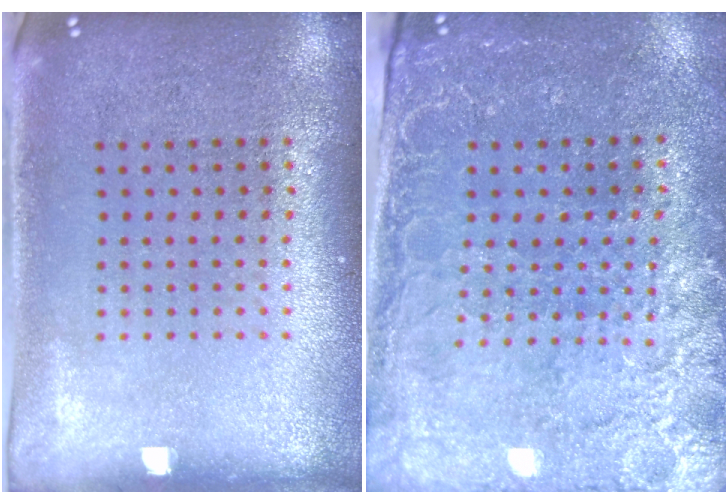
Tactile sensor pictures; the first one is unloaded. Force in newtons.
{"total": 2.9, "press": 2.8, "slide": 0.8}